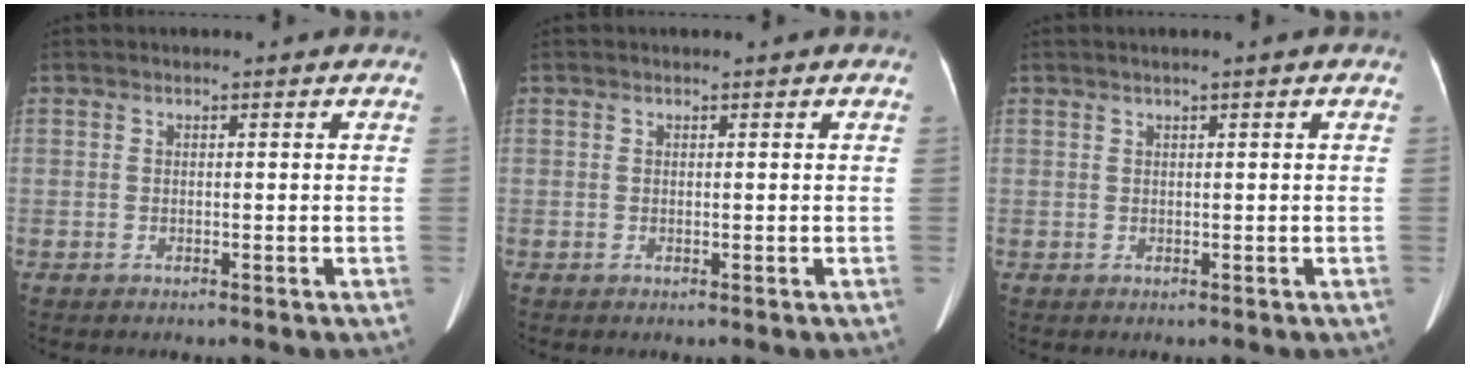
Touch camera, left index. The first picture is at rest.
{"total": 0.0}
{"total": 1.0, "force": [0.4, -0.2, 0.9], "torque": [-0.024, 0.006, 0.011]}